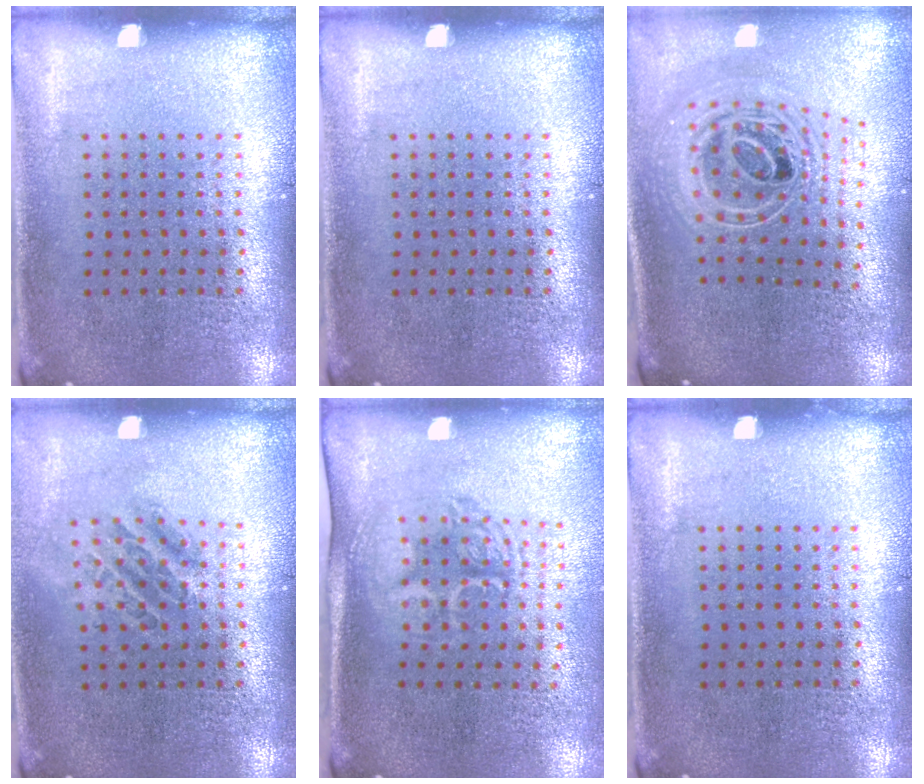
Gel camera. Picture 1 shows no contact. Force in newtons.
{"total": 0.0}
{"total": 2.6, "press": 1.9, "slide": 1.8}
{"total": 1.1, "press": 1.0, "slide": 0.4}
{"total": 1.7, "press": 1.4, "slide": 1.0}
{"total": 0.0}